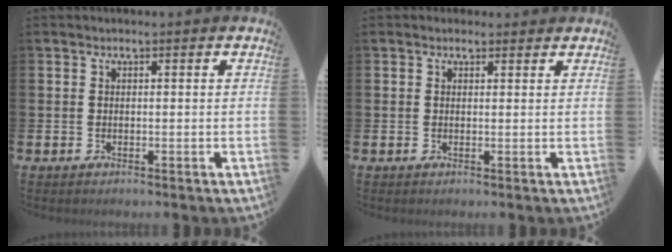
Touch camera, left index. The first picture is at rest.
{"total": 1.1, "force": [0.9, 0.6, 0.1], "torque": [0.011, 0.002, 0.013]}